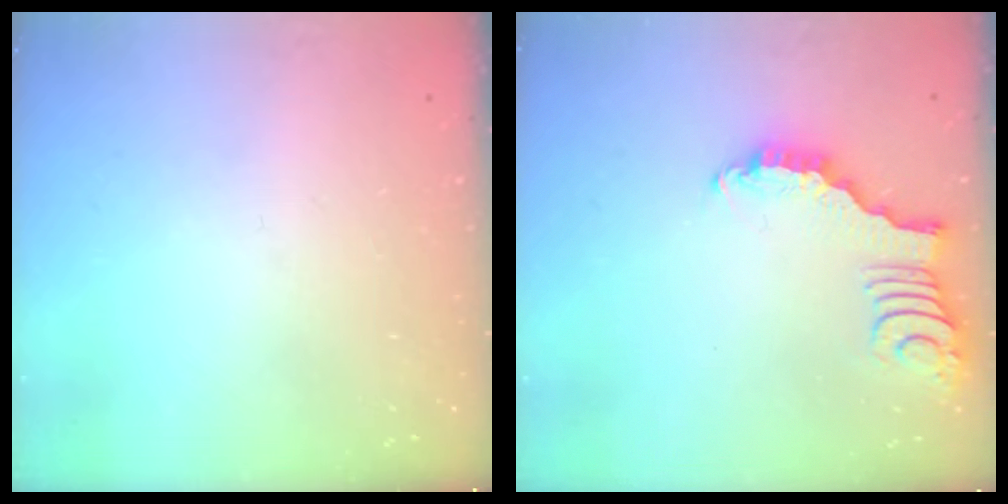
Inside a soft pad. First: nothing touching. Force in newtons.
{"total": 3.3, "press": 3.2, "slide": 0.6}